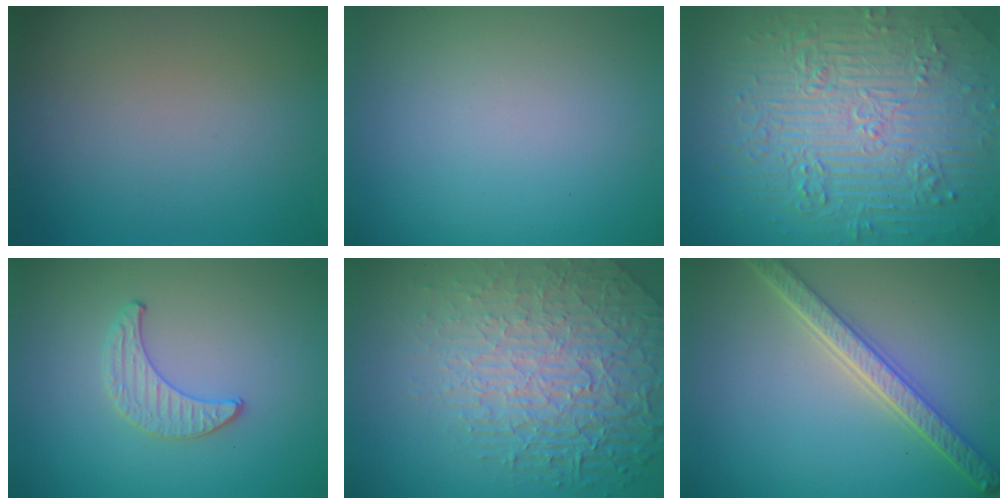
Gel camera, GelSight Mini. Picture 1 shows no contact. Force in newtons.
{"total": 0.0}
{"total": 11.0, "press": 7.5, "slide": 8.1}
{"total": 1.3, "press": 1.3, "slide": 0.2}
{"total": 8.8, "press": 6.0, "slide": 6.5}
{"total": 4.9, "press": 3.8, "slide": 3.1}